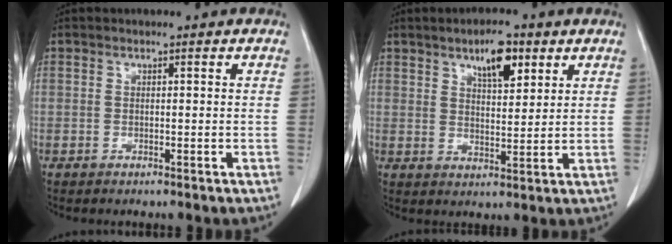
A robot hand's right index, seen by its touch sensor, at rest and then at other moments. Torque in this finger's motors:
{"motor_torque": [0.22, 0.19, 0.12, 0.07]}